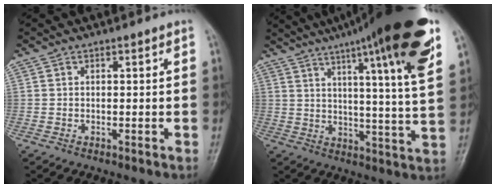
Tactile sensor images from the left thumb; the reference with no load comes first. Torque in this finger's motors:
{"motor_torque": [1.32, -0.31, 2.21, -0.57, 0.42]}